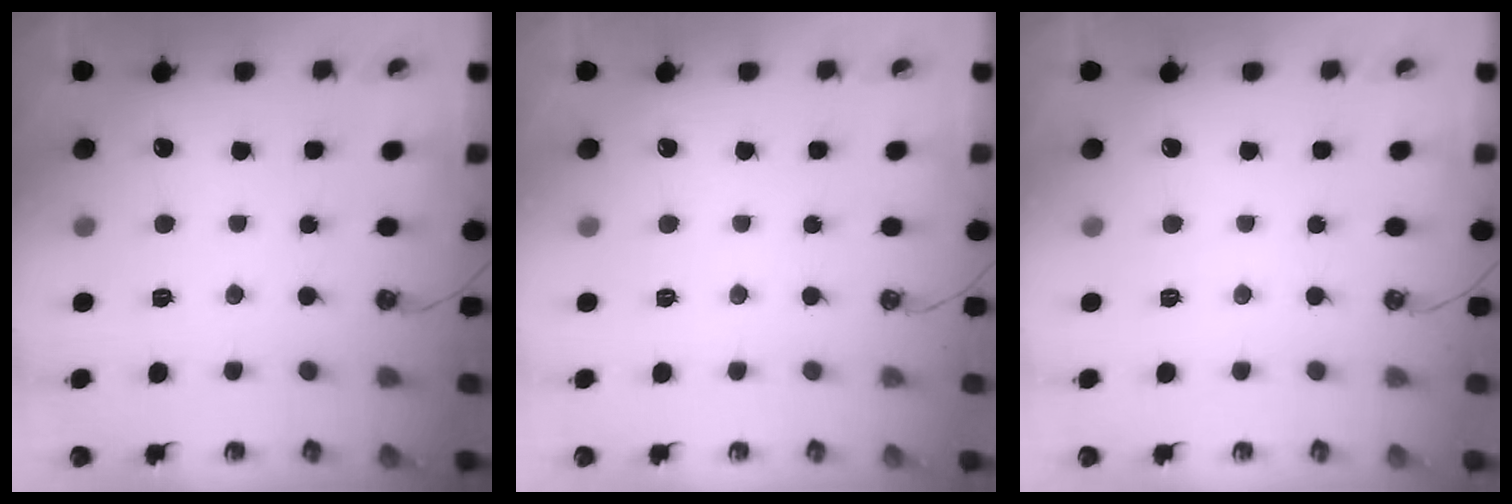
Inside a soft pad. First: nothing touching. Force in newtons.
{"total": 0.0}
{"total": 0.0}